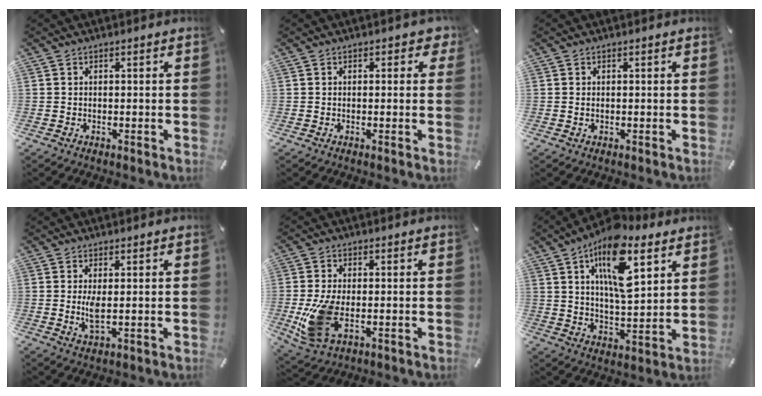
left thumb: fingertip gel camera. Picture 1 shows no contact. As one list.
[{"total": 1.7, "force": [0.3, 1.2, 1.1], "torque": [-0.006, 0.002, 0.000]}, {"total": 0.6, "force": [0.0, 0.3, 0.5], "torque": [-0.011, 0.001, -0.002]}, {"total": 4.3, "force": [0.2, 1.3, 4.1], "torque": [-0.084, -0.009, -0.003]}, {"total": 10.9, "force": [-1.4, 6.0, 8.9], "torque": [-0.194, -0.019, -0.018]}, {"total": 17.1, "force": [8.9, 7.4, 12.6], "torque": [-0.208, -0.025, 0.150]}]